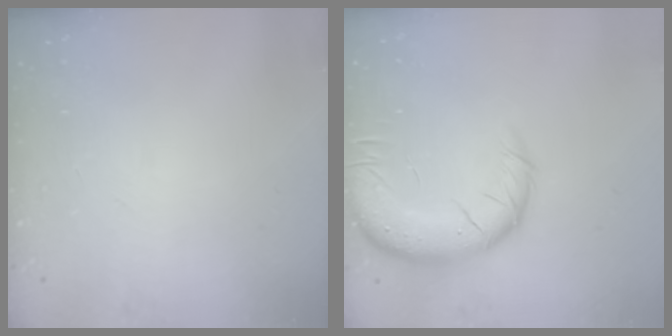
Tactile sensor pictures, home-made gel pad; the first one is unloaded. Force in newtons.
{"total": 14.0, "press": 13.6, "slide": 3.3}